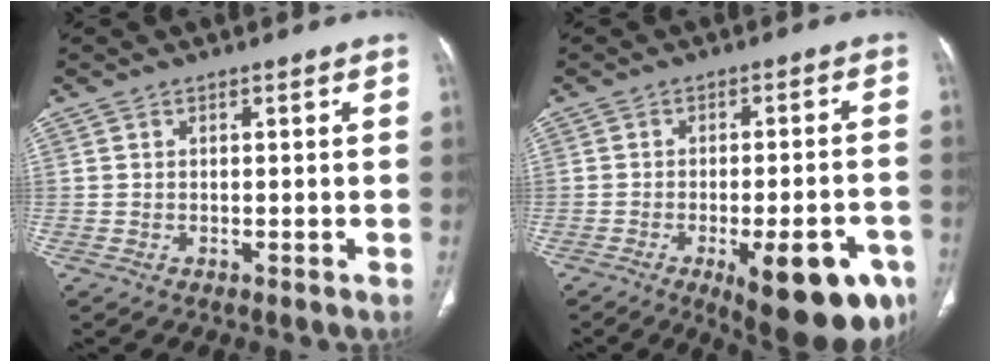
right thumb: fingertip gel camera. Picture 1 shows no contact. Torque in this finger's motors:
{"motor_torque": [3.23, 1.78, 1.29, -1.37, 0.21]}